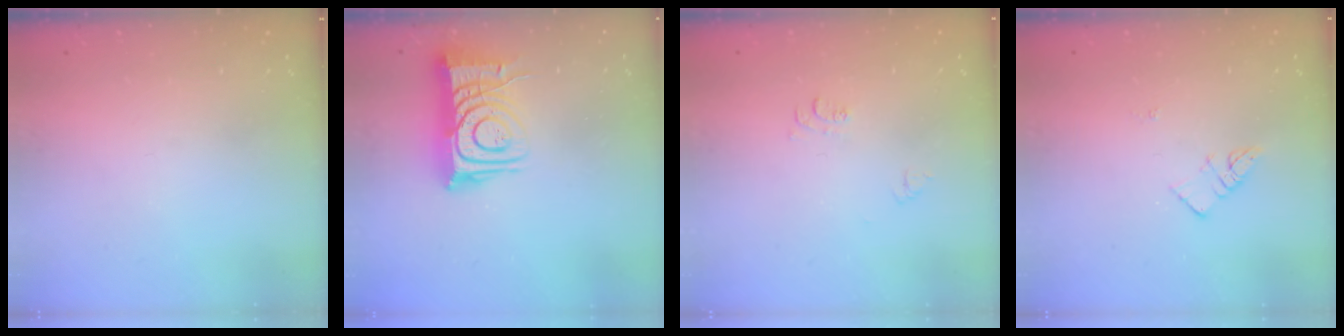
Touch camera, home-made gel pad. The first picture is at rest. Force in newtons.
{"total": 14.3, "press": 14.2, "slide": 1.6}
{"total": 3.9, "press": 3.9, "slide": 0.5}
{"total": 3.1, "press": 3.1, "slide": 0.3}